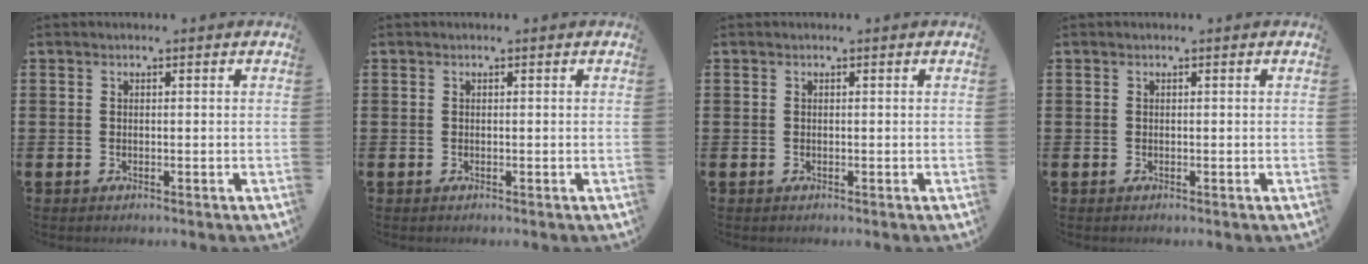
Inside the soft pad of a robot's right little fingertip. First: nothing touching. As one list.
[{"total": 0.0}, {"total": 0.0}, {"total": 0.0}]